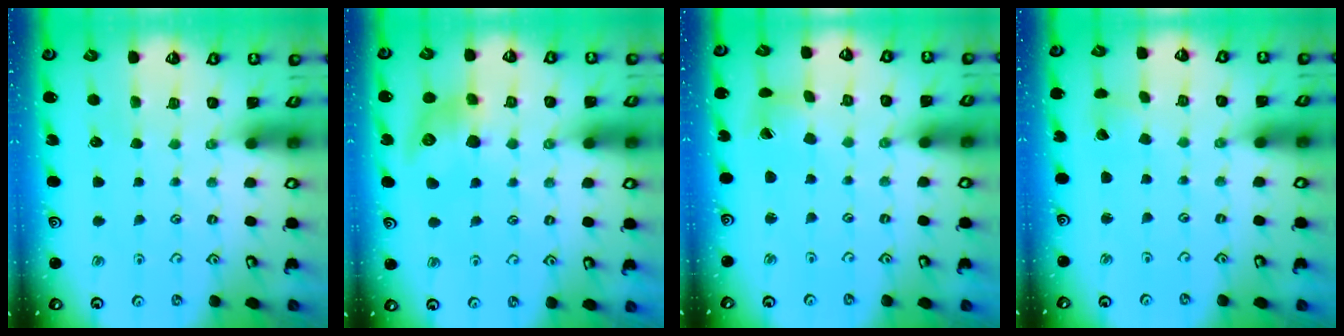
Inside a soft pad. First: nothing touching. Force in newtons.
{"total": 12.2, "press": 12.1, "slide": 0.9}
{"total": 3.0, "press": 3.0, "slide": 0.3}
{"total": 1.7, "press": 1.7, "slide": 0.3}